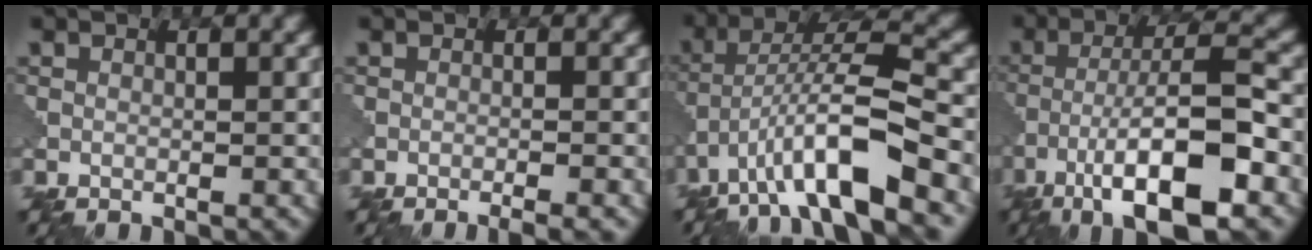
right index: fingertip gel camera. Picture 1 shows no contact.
{"total": 1.8, "force": [-1.2, 0.4, 1.3], "torque": [0.003, 0.005, -0.030]}
{"total": 8.1, "force": [-5.1, 1.1, 6.2], "torque": [-0.115, 0.017, -0.088]}
{"total": 9.3, "force": [-5.2, 1.7, 7.5], "torque": [-0.127, 0.012, -0.090]}